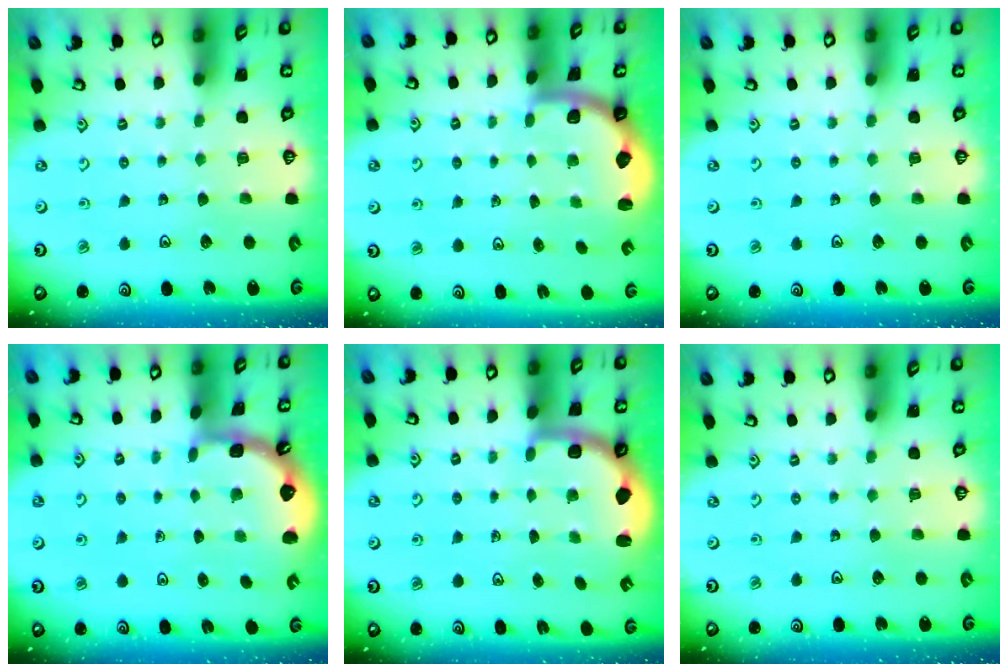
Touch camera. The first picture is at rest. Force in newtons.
{"total": 2.0, "press": 2.0, "slide": 0.5}
{"total": 0.0}
{"total": 1.7, "press": 1.7, "slide": 0.2}
{"total": 2.2, "press": 1.7, "slide": 1.4}
{"total": 0.0}